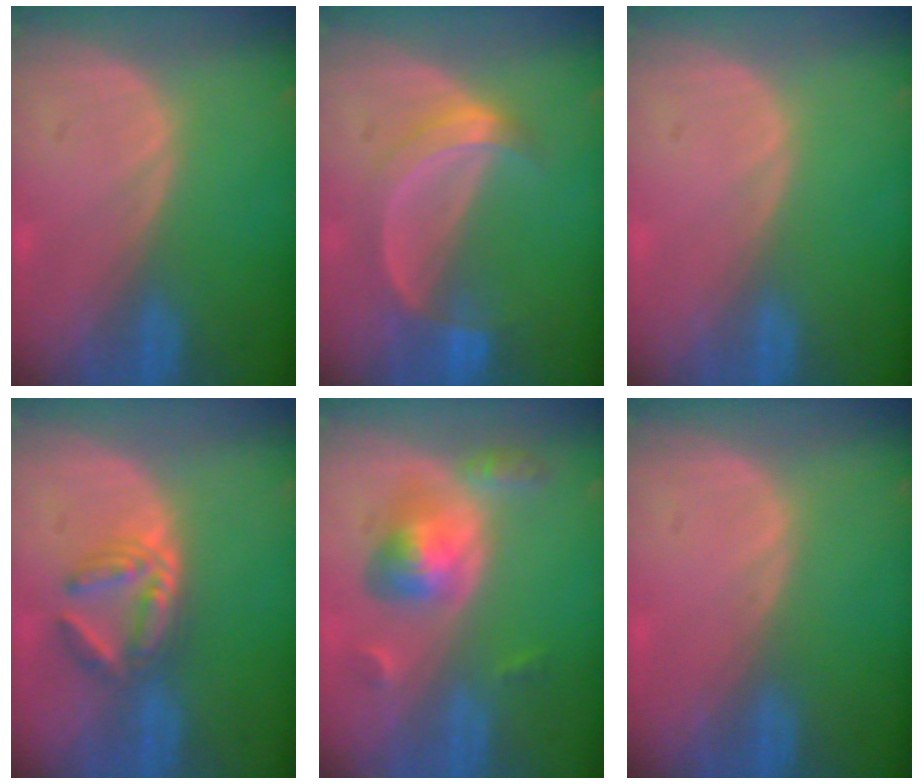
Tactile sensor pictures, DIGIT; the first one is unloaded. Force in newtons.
{"total": 5.3, "press": 5.2, "slide": 1.2}
{"total": 0.0}
{"total": 6.0, "press": 5.3, "slide": 2.7}
{"total": 6.0, "press": 5.7, "slide": 1.9}
{"total": 0.0}